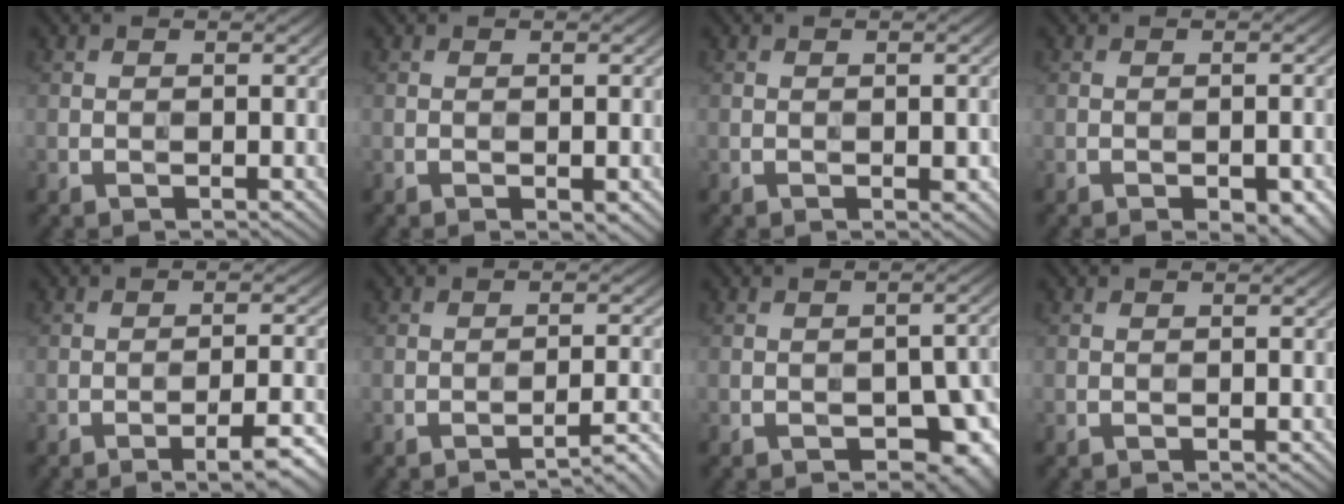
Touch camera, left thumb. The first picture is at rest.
{"total": 1.6, "force": [-0.7, 0.4, 1.3], "torque": [-0.020, -0.003, -0.009]}
{"total": 1.4, "force": [-0.4, 0.6, 1.2], "torque": [-0.015, 0.000, -0.005]}
{"total": 4.0, "force": [-2.3, 1.3, 3.0], "torque": [-0.041, 0.001, -0.025]}
{"total": 5.9, "force": [-3.7, 1.0, 4.5], "torque": [-0.066, 0.008, -0.052]}
{"total": 3.3, "force": [-2.6, 0.3, 2.0], "torque": [-0.027, 0.015, -0.043]}
{"total": 7.0, "force": [-3.3, 3.6, 5.0], "torque": [-0.057, -0.003, -0.043]}
{"total": 0.0}